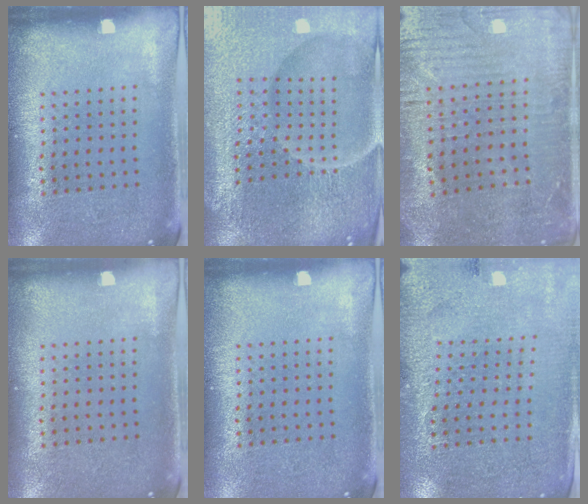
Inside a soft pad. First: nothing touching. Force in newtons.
{"total": 6.6, "press": 5.8, "slide": 3.0}
{"total": 1.6, "press": 1.5, "slide": 0.5}
{"total": 0.0}
{"total": 0.0}
{"total": 2.7, "press": 2.7, "slide": 0.3}